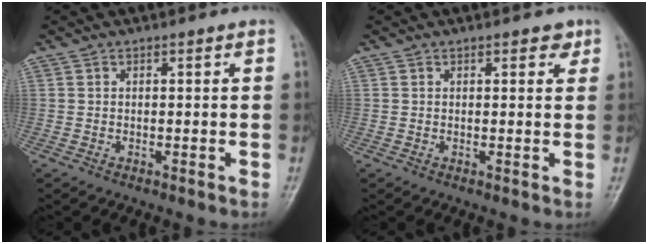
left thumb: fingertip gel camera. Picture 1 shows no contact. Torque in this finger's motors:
{"motor_torque": [-0.21, -0.17, -0.38, -0.15, 0.06]}